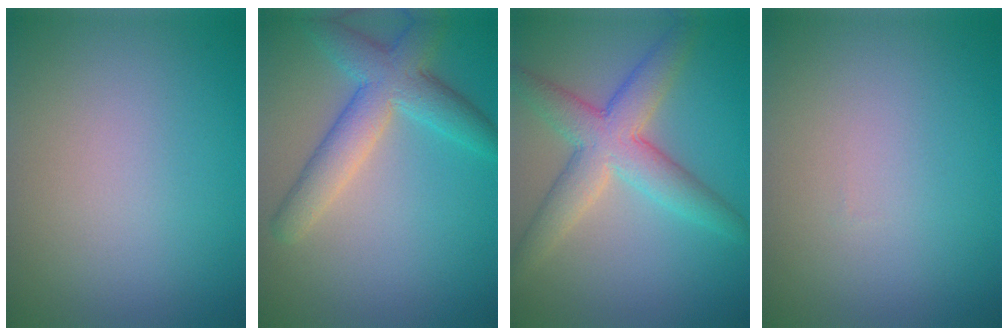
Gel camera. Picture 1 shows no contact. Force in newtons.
{"total": 5.7, "press": 5.7, "slide": 0.1}
{"total": 7.3, "press": 7.3, "slide": 0.1}
{"total": 0.0}